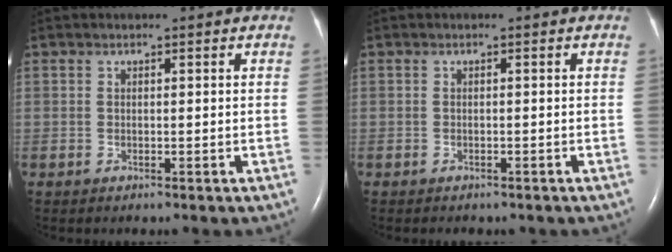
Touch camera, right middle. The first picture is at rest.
{"total": 2.5, "force": [-2.0, 1.0, 1.0], "torque": [-0.020, -0.004, -0.017]}